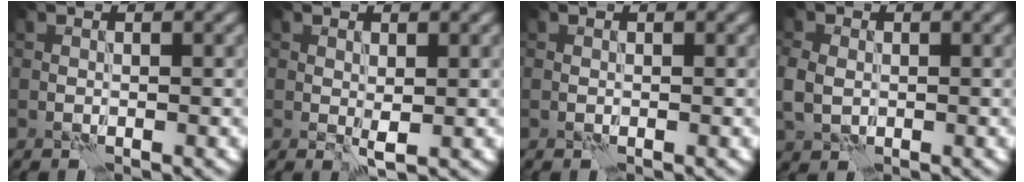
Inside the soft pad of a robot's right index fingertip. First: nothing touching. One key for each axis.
{"total": 1.2, "fx": 0.2, "fy": 0.3, "fz": 1.1, "tx": -0.020, "ty": -0.002, "tz": 0.003}
{"total": 0.0}
{"total": 3.0, "fx": -0.2, "fy": 2.4, "fz": 1.8, "tx": -0.045, "ty": 0.000, "tz": -0.004}